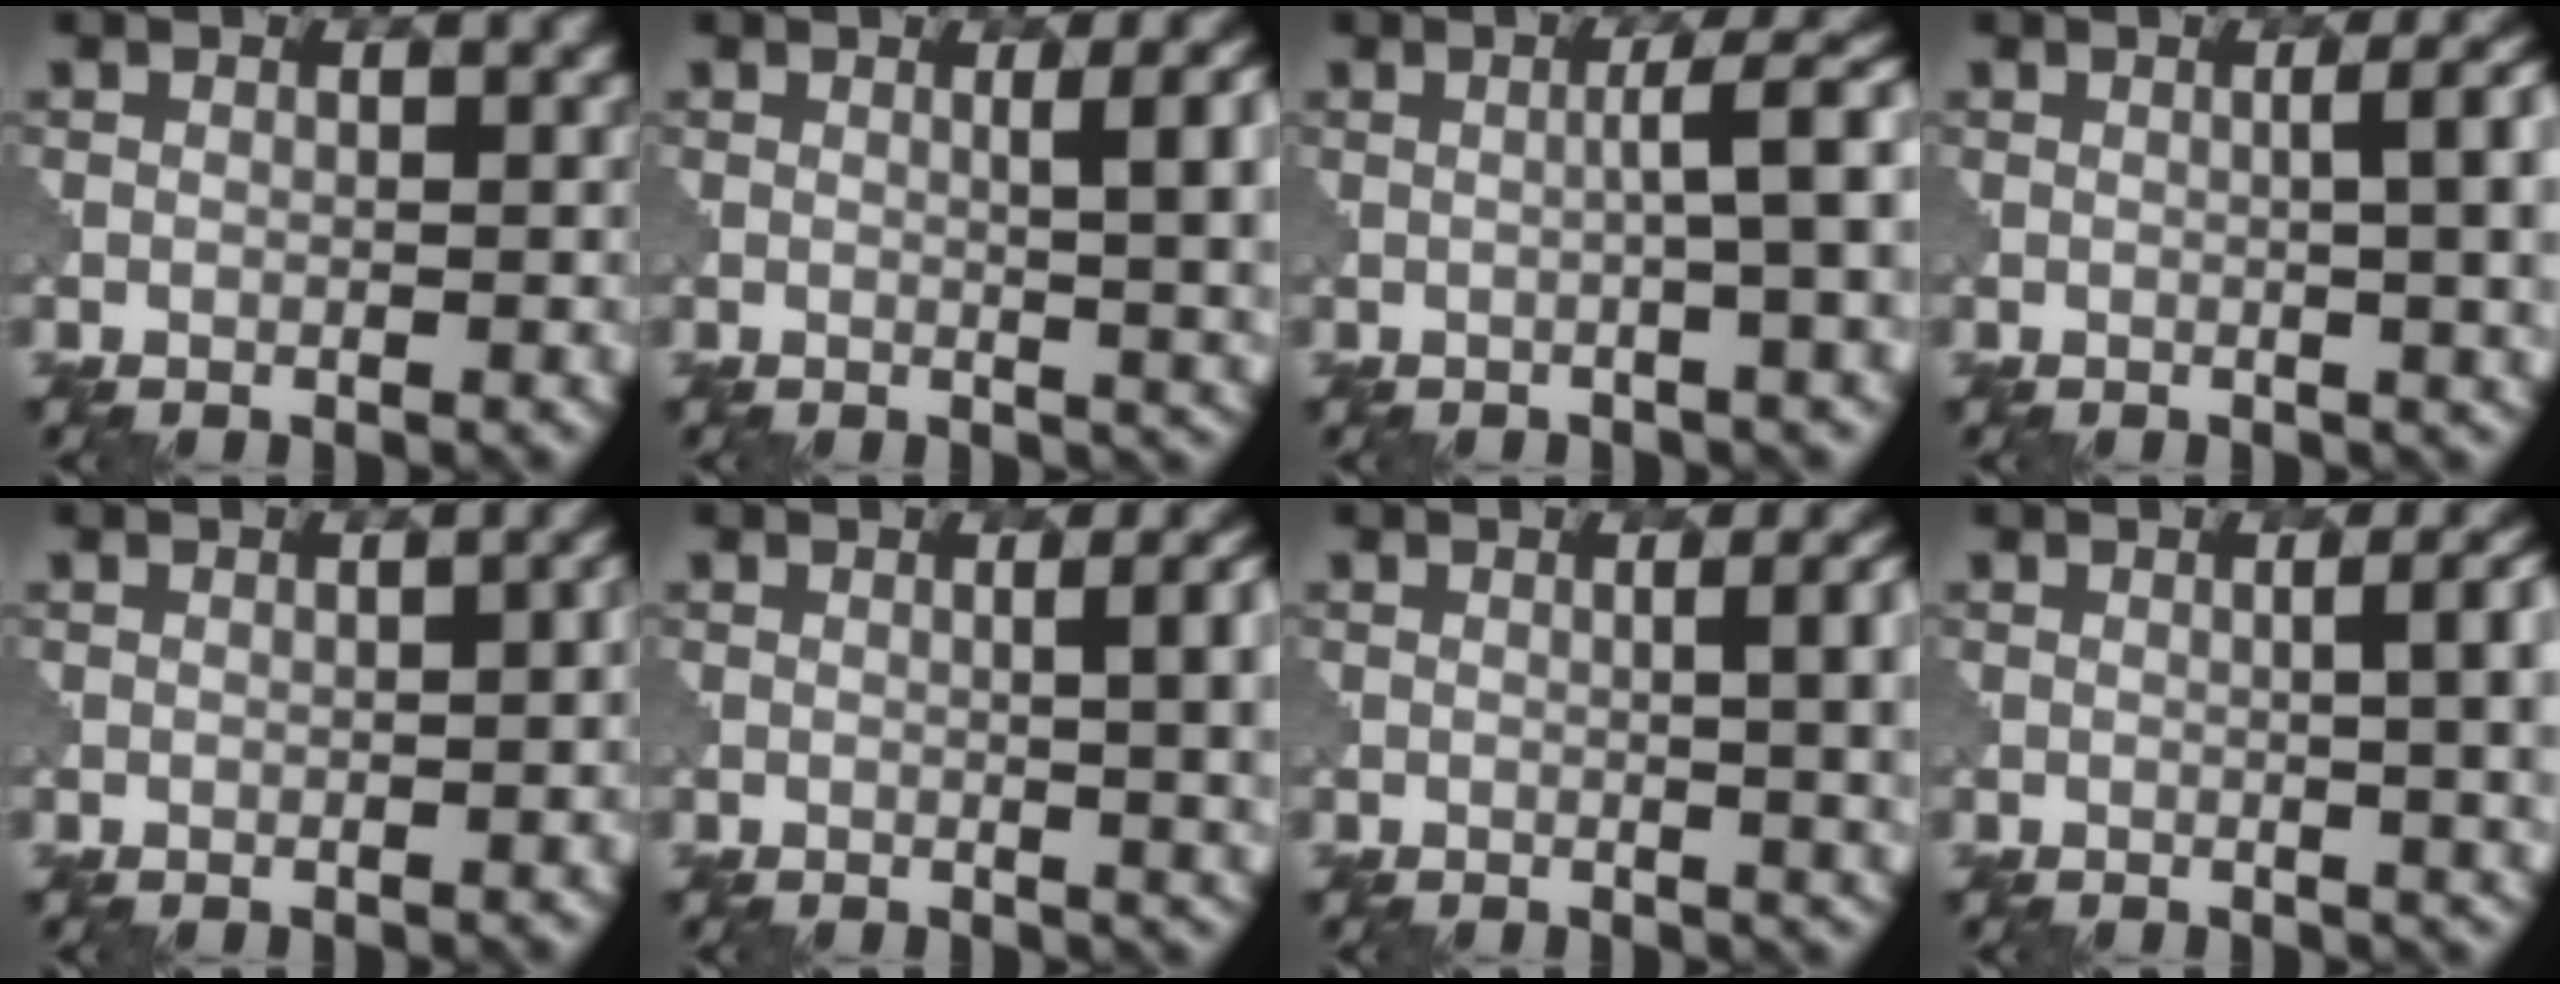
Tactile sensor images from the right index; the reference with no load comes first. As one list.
[{"total": 7.2, "force": [1.0, 2.7, 6.7], "torque": [-0.050, 0.004, 0.017]}, {"total": 6.4, "force": [0.4, 1.5, 6.2], "torque": [-0.076, 0.013, 0.004]}, {"total": 7.9, "force": [0.4, 3.4, 7.1], "torque": [-0.041, 0.018, 0.003]}, {"total": 2.5, "force": [-0.5, 1.1, 2.2], "torque": [-0.014, 0.007, 0.002]}, {"total": 7.4, "force": [0.5, 3.2, 6.6], "torque": [-0.038, 0.011, 0.008]}, {"total": 7.2, "force": [0.3, 3.1, 6.5], "torque": [-0.040, 0.009, 0.006]}, {"total": 8.2, "force": [0.4, 3.7, 7.2], "torque": [-0.037, 0.016, 0.004]}]